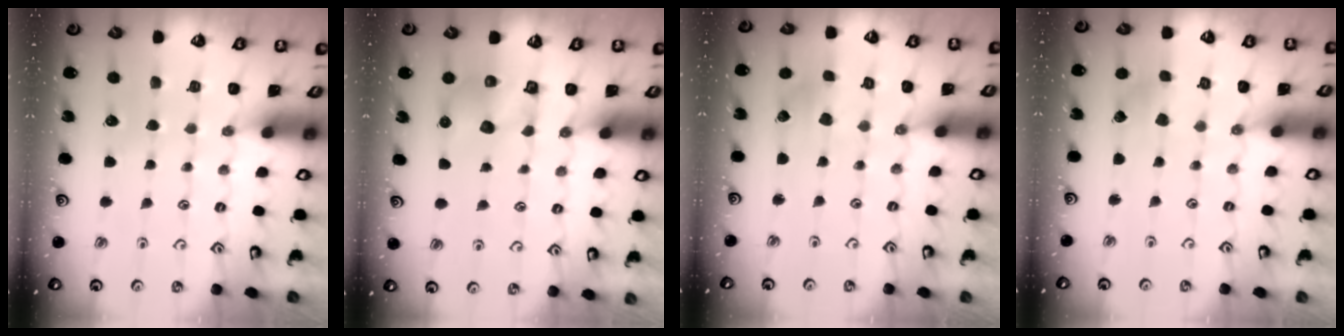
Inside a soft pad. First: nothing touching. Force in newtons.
{"total": 8.8, "press": 8.8, "slide": 0.6}
{"total": 3.0, "press": 3.0, "slide": 0.4}
{"total": 2.1, "press": 2.1, "slide": 0.0}